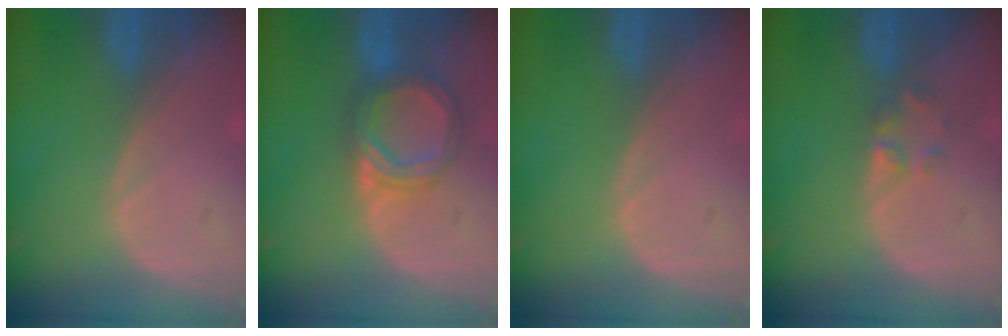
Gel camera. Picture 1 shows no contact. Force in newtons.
{"total": 6.4, "press": 6.4, "slide": 0.5}
{"total": 0.0}
{"total": 2.0, "press": 2.0, "slide": 0.2}